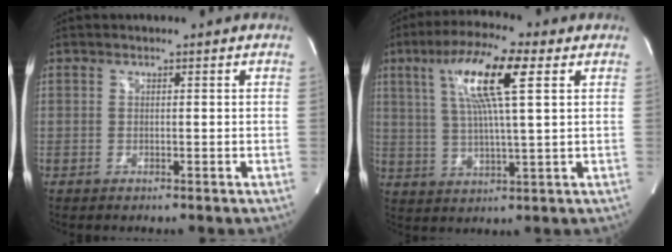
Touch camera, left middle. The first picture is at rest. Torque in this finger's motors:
{"motor_torque": [1.82, -0.32, 0.79, 0.17]}